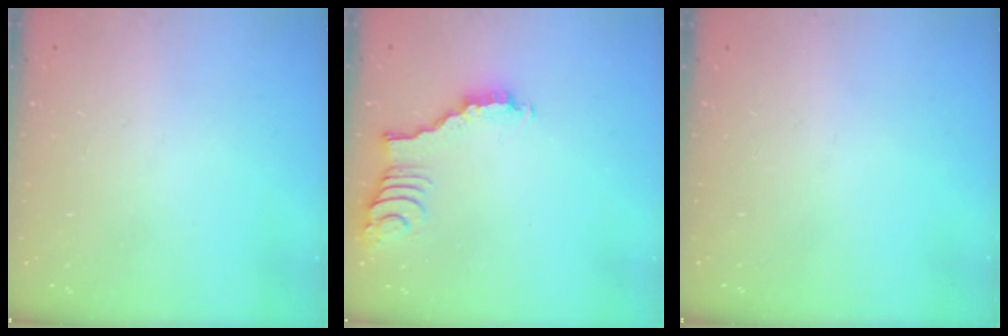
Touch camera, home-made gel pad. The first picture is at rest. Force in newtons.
{"total": 2.5, "press": 2.5, "slide": 0.4}
{"total": 0.0}